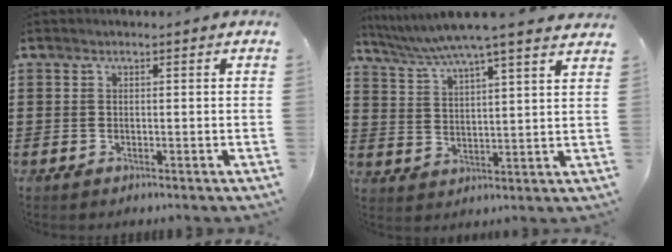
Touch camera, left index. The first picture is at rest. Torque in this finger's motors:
{"motor_torque": [1.03, -1.11, 0.43, 0.19]}